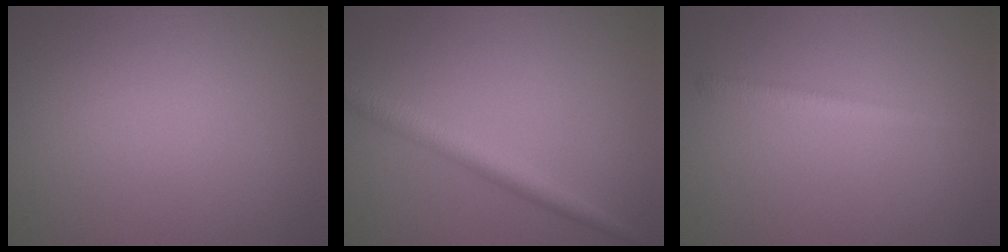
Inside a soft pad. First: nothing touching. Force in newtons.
{"total": 2.9, "press": 2.9, "slide": 0.2}
{"total": 1.5, "press": 1.5, "slide": 0.1}